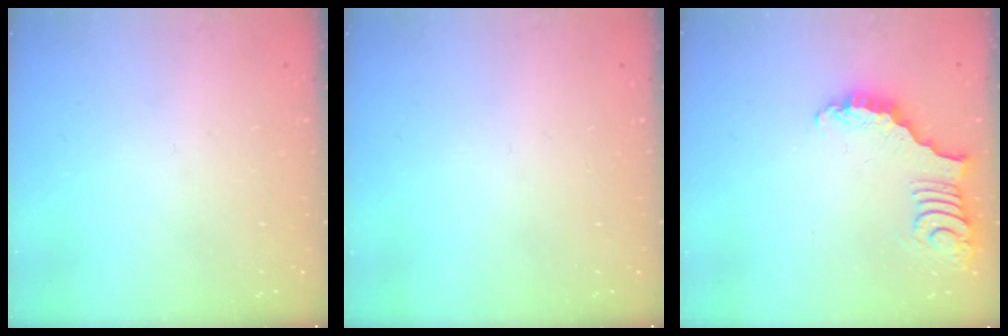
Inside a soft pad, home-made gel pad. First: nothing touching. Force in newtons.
{"total": 0.0}
{"total": 3.4, "press": 3.3, "slide": 0.7}